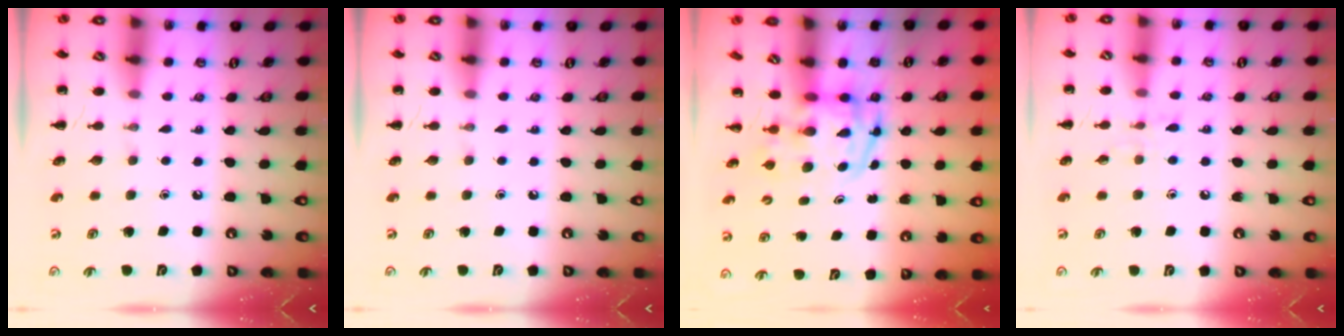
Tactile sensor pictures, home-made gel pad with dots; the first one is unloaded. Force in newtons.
{"total": 0.0}
{"total": 3.9, "press": 3.8, "slide": 0.6}
{"total": 5.0, "press": 4.8, "slide": 1.3}